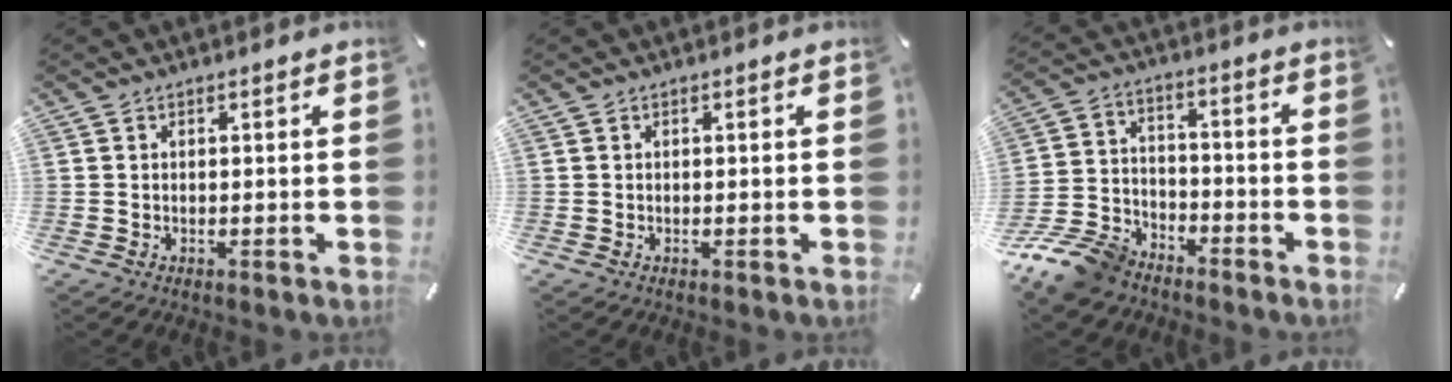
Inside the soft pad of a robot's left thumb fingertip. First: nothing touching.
{"total": 0.0}
{"total": 13.1, "force": [-10.5, 6.2, 4.7], "torque": [-0.090, 0.066, -0.197]}